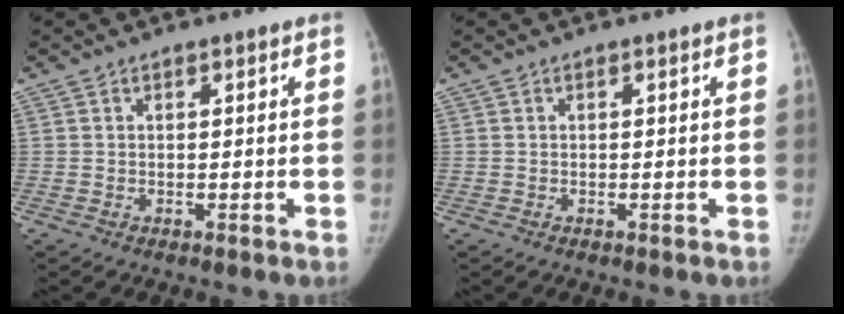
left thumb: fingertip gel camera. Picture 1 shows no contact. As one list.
[{"total": 0.0}]